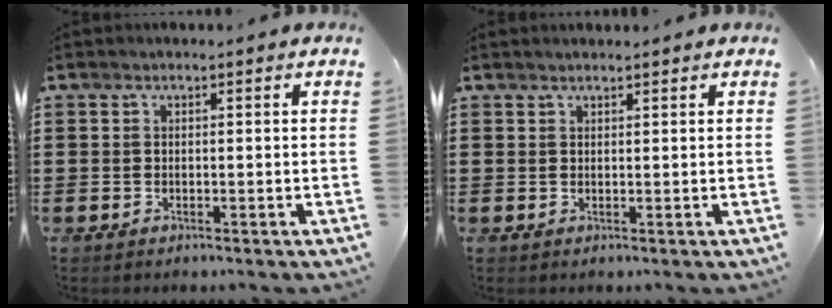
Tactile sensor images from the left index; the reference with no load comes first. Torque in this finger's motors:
{"motor_torque": [2.14, -0.01, 0.07, -0.01]}